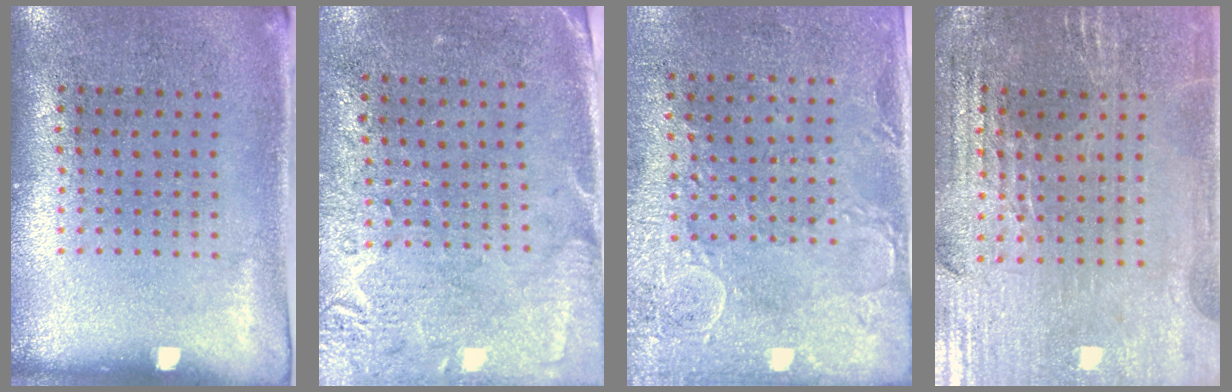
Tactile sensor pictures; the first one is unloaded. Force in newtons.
{"total": 2.8, "press": 2.3, "slide": 1.5}
{"total": 2.9, "press": 2.5, "slide": 1.5}
{"total": 2.9, "press": 2.8, "slide": 0.4}